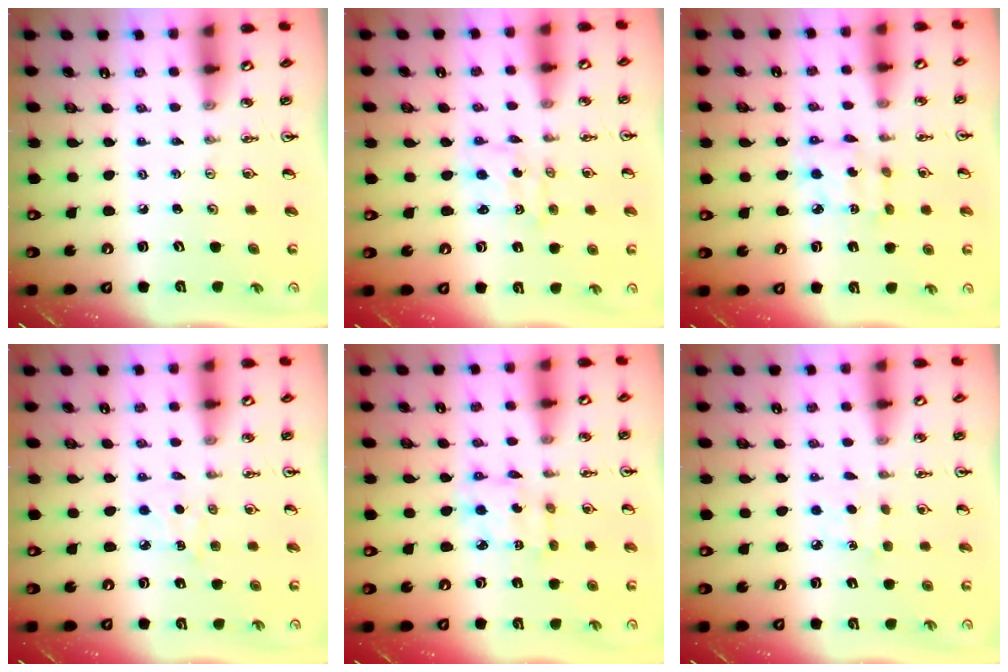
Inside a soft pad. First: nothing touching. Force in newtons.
{"total": 1.7, "press": 1.4, "slide": 0.9}
{"total": 5.1, "press": 5.1, "slide": 0.2}
{"total": 4.3, "press": 4.2, "slide": 0.6}
{"total": 3.5, "press": 3.5, "slide": 0.3}
{"total": 4.5, "press": 4.5, "slide": 0.4}